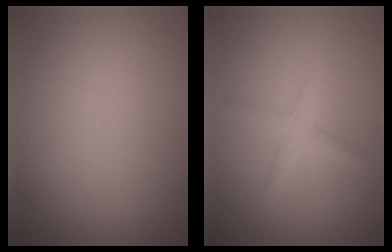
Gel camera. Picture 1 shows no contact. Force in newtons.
{"total": 1.7, "press": 1.6, "slide": 0.1}